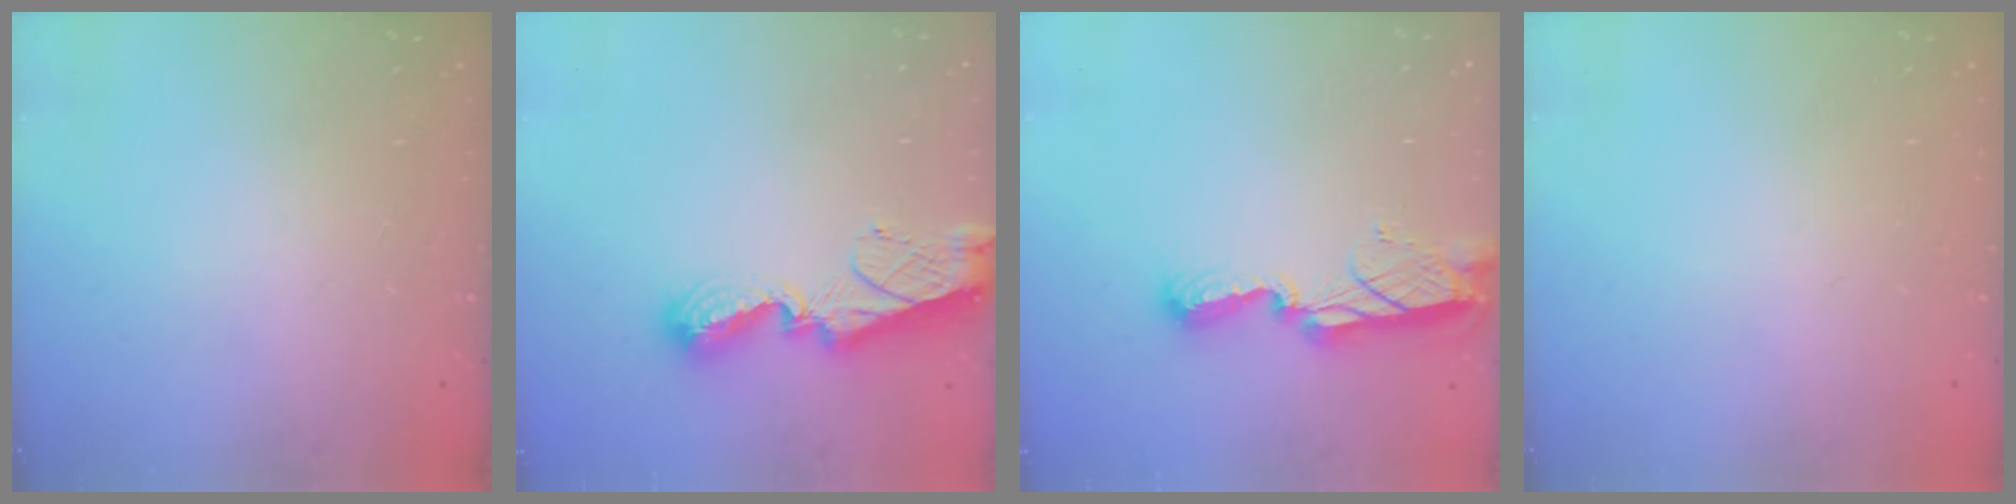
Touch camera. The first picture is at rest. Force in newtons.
{"total": 10.2, "press": 10.1, "slide": 1.1}
{"total": 8.9, "press": 8.9, "slide": 0.5}
{"total": 0.0}